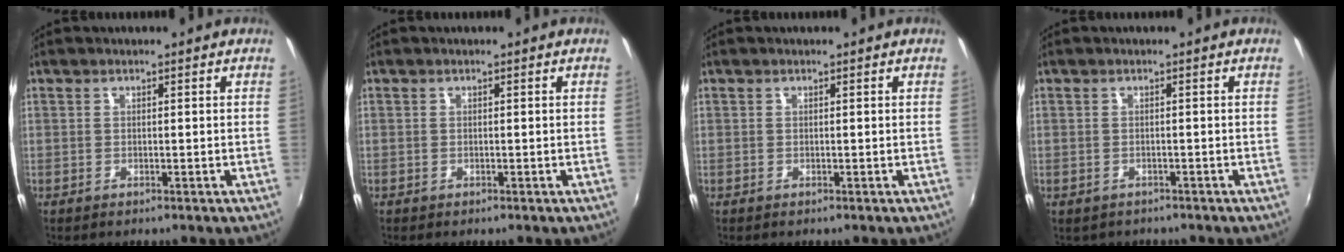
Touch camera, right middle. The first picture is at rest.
{"total": 0.0}
{"total": 0.0}
{"total": 1.9, "force": [-1.3, 1.4, 0.5], "torque": [-0.015, -0.008, -0.016]}